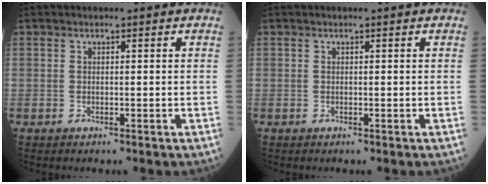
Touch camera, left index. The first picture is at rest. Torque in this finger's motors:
{"motor_torque": [-0.20, 0.27, 0.00, -0.01]}